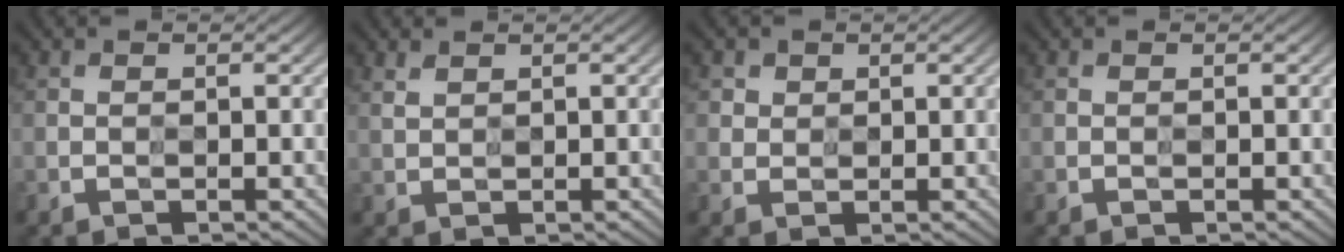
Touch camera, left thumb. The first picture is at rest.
{"total": 1.8, "force": [1.6, 0.5, 0.5], "torque": [-0.018, 0.003, 0.039]}
{"total": 2.7, "force": [1.8, 2.1, -0.1], "torque": [-0.007, 0.000, 0.034]}
{"total": 0.0}